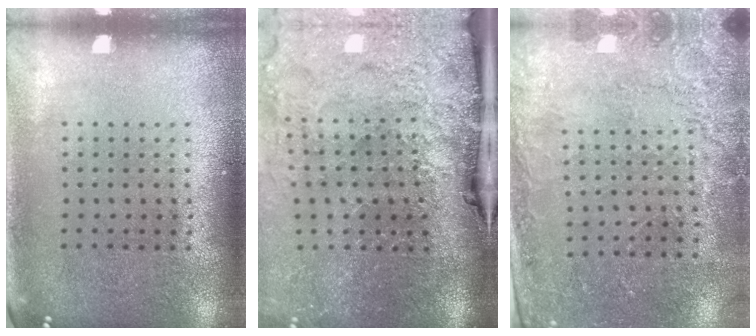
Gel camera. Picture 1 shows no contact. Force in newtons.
{"total": 4.8, "press": 3.7, "slide": 3.0}
{"total": 2.5, "press": 2.3, "slide": 0.8}